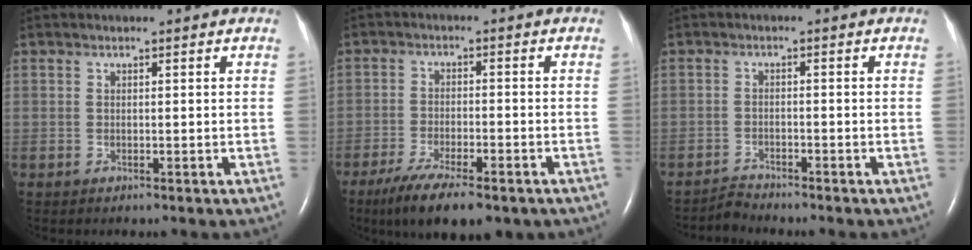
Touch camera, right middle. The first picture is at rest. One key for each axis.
{"total": 11.4, "fx": -8.0, "fy": 3.6, "fz": 7.3, "tx": -0.118, "ty": -0.015, "tz": -0.122}
{"total": 2.0, "fx": -1.8, "fy": -0.3, "fz": -0.6, "tx": 0.016, "ty": -0.014, "tz": -0.034}